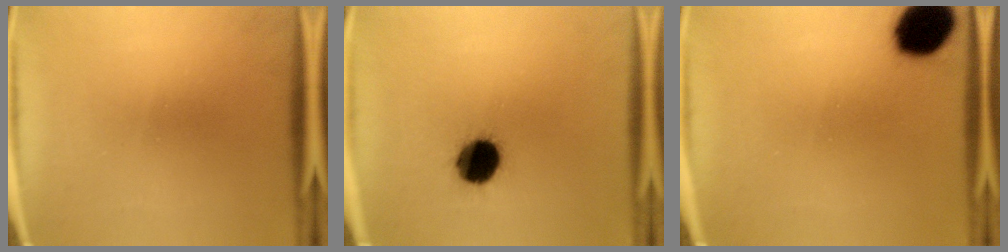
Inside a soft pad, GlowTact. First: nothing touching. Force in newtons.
{"total": 11.6}
{"total": 13.4}